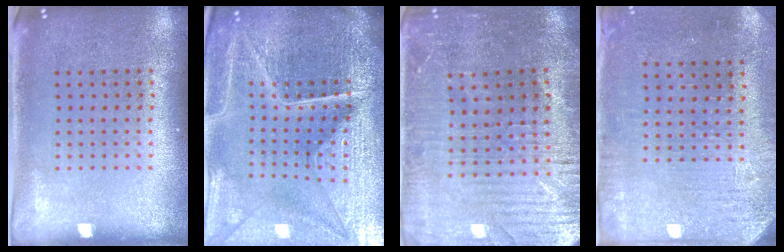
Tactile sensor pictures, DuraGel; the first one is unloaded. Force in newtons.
{"total": 6.2, "press": 5.5, "slide": 2.8}
{"total": 2.7, "press": 2.6, "slide": 0.6}
{"total": 3.1, "press": 2.6, "slide": 1.7}